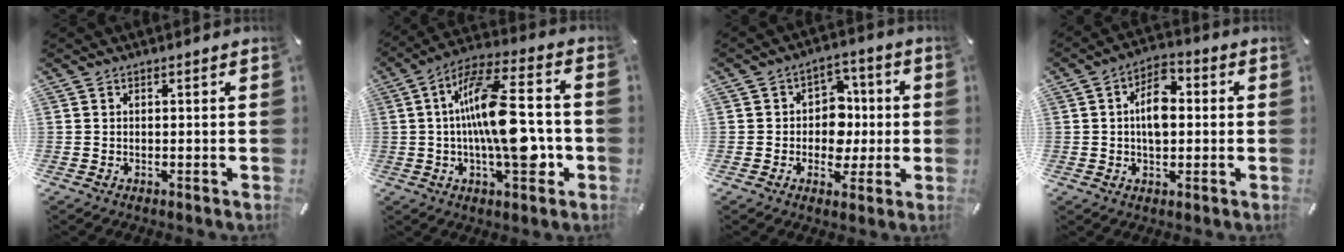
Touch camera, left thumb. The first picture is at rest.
{"total": 19.2, "force": [-1.4, 7.6, 17.5], "torque": [-0.297, 0.007, -0.025]}
{"total": 9.4, "force": [-0.4, 8.4, 4.3], "torque": [-0.056, 0.012, -0.001]}
{"total": 8.4, "force": [0.5, 5.2, 6.6], "torque": [-0.106, 0.006, 0.005]}